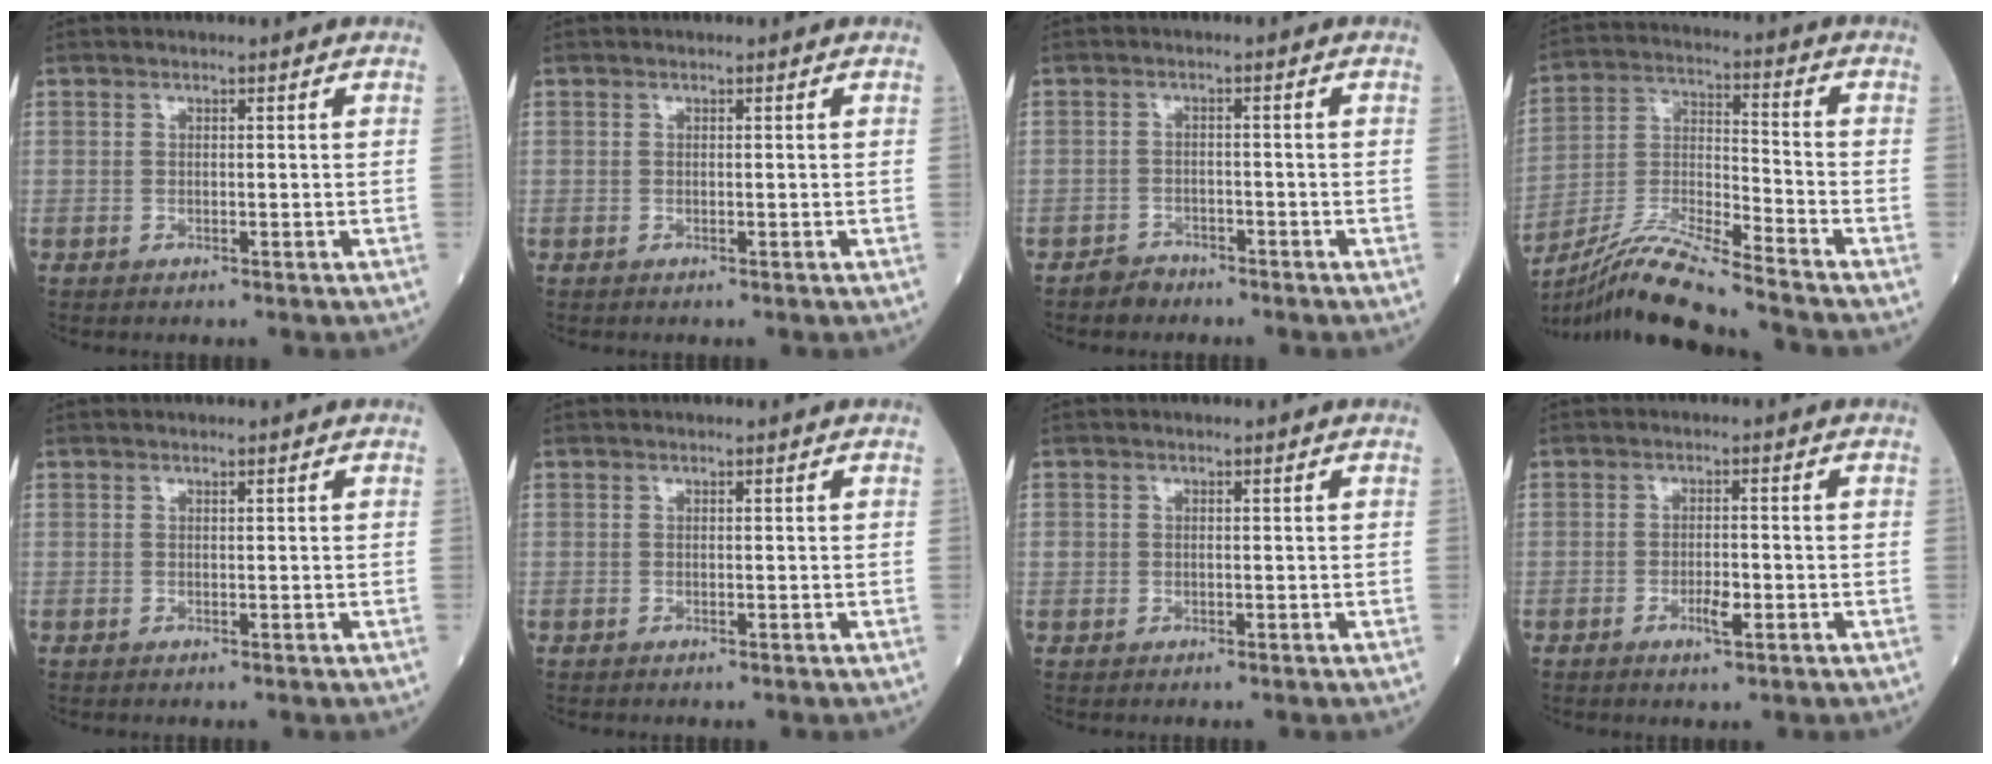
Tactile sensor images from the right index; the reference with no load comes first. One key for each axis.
{"total": 0.0}
{"total": 2.3, "fx": -1.9, "fy": 1.2, "fz": -0.3, "tx": 0.004, "ty": 0.005, "tz": -0.035}
{"total": 13.9, "fx": -12.1, "fy": -0.9, "fz": 6.8, "tx": -0.134, "ty": -0.009, "tz": -0.226}
{"total": 0.0}
{"total": 0.0}
{"total": 1.3, "fx": 0.1, "fy": 1.2, "fz": 0.6, "tx": -0.014, "ty": 0.008, "tz": 0.004}
{"total": 3.0, "fx": -1.2, "fy": 0.8, "fz": 2.7, "tx": -0.048, "ty": 0.000, "tz": -0.019}